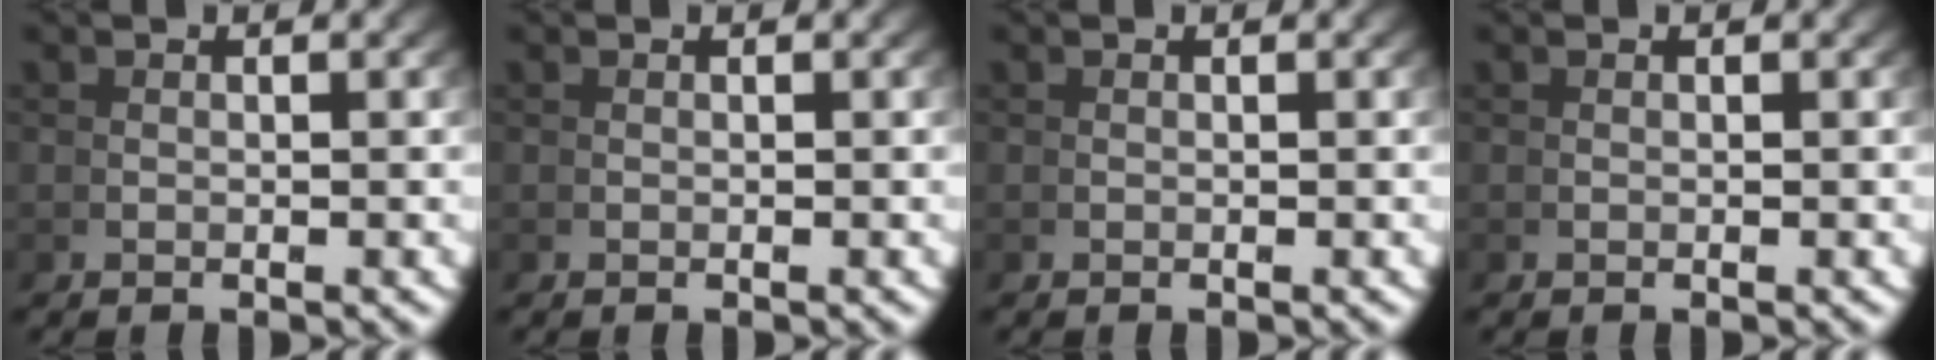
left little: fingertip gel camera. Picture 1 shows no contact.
{"total": 0.0}
{"total": 0.0}
{"total": 0.0}